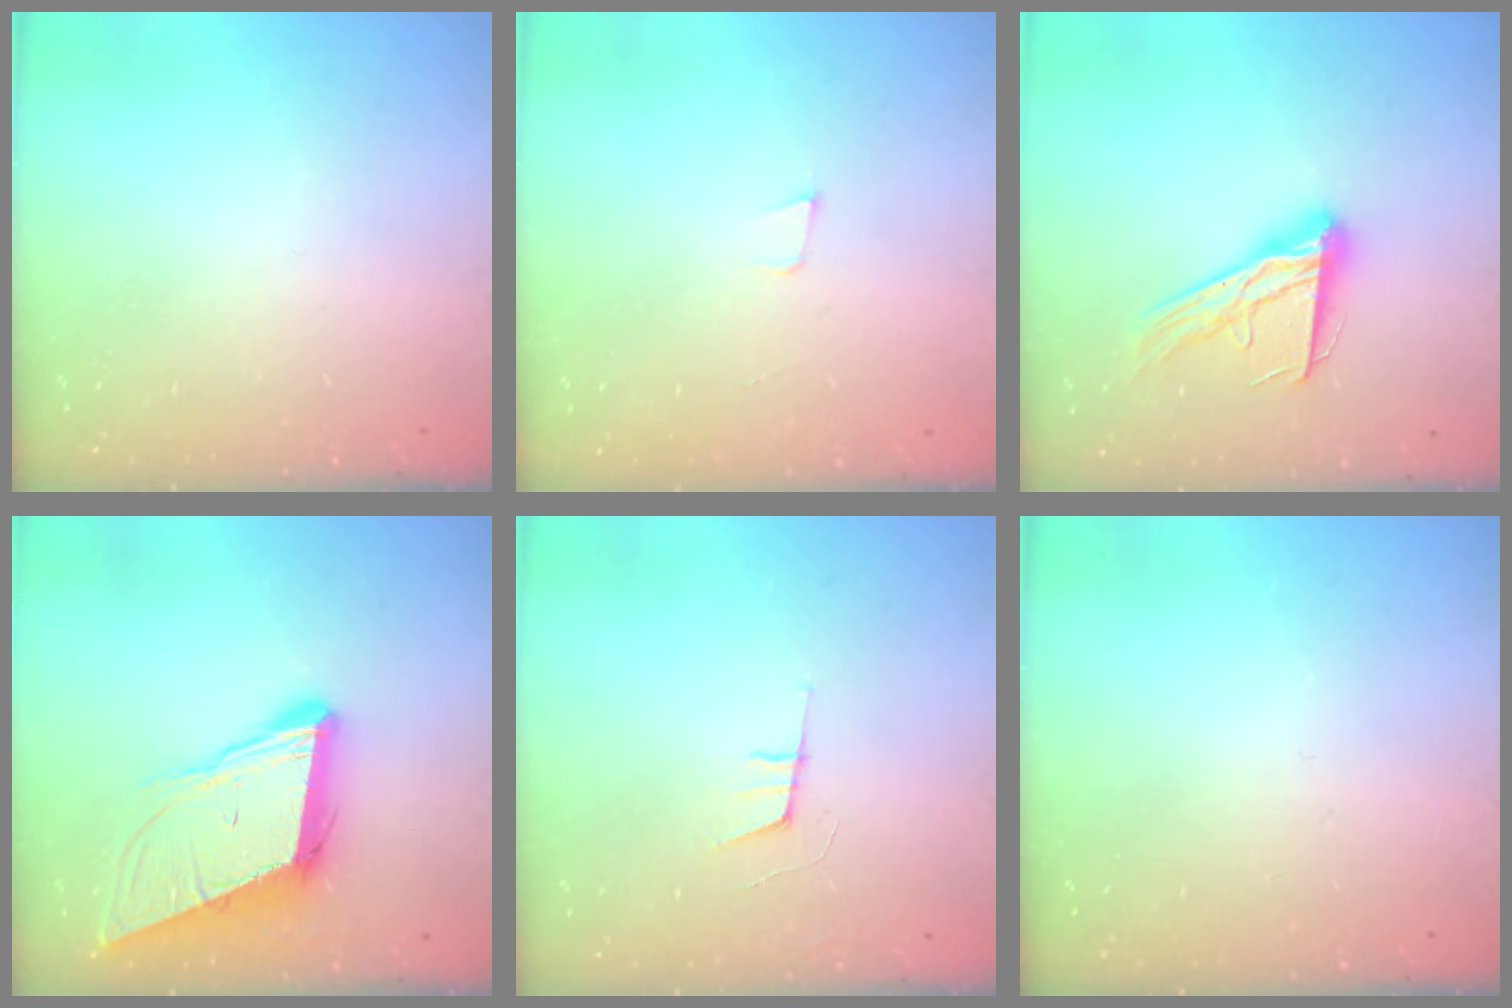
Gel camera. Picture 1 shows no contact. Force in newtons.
{"total": 3.3, "press": 2.0, "slide": 2.6}
{"total": 14.8, "press": 14.8, "slide": 1.3}
{"total": 11.7, "press": 11.1, "slide": 3.5}
{"total": 6.1, "press": 5.2, "slide": 3.1}
{"total": 0.0}